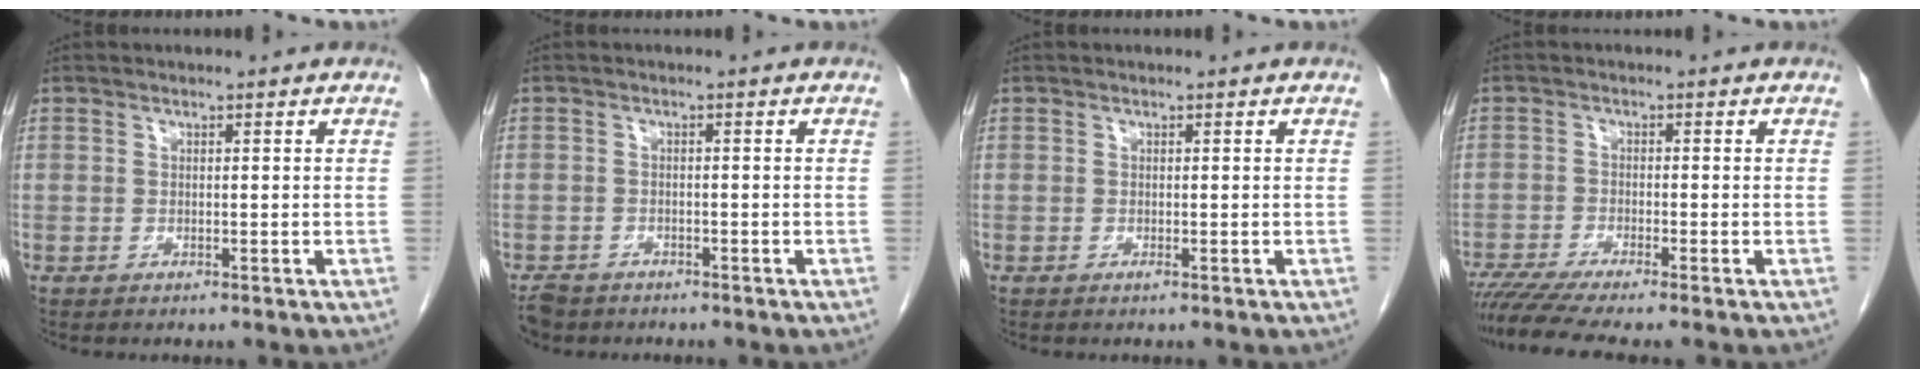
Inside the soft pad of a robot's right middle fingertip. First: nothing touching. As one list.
[{"total": 3.9, "force": [-3.3, 2.0, 0.7], "torque": [-0.017, -0.004, -0.056]}, {"total": 0.0}, {"total": 7.0, "force": [-5.8, -0.6, 3.8], "torque": [-0.063, -0.016, -0.100]}]